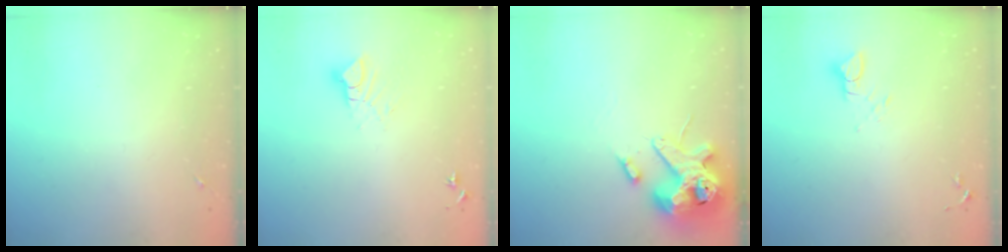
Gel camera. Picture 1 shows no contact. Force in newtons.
{"total": 6.6, "press": 6.6, "slide": 0.4}
{"total": 14.2, "press": 14.0, "slide": 2.3}
{"total": 4.0, "press": 4.0, "slide": 0.3}